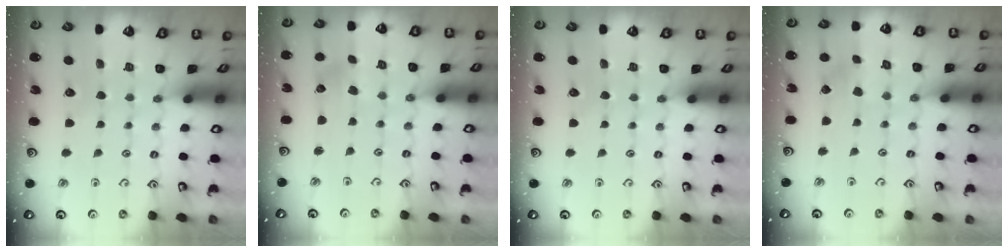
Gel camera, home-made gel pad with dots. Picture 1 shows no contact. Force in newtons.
{"total": 2.6, "press": 2.6, "slide": 0.2}
{"total": 0.0}
{"total": 2.9, "press": 2.9, "slide": 0.2}